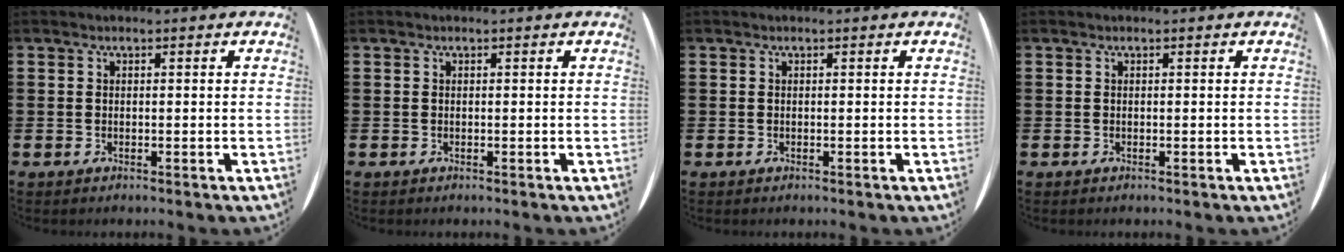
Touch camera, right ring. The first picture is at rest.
{"total": 0.0}
{"total": 0.0}
{"total": 0.0}